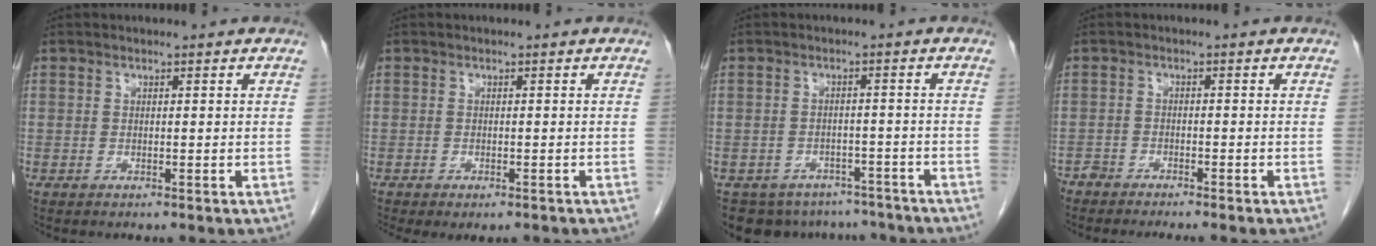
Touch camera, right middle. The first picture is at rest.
{"total": 4.7, "force": [-3.7, 1.7, 2.3], "torque": [-0.022, -0.006, -0.050]}
{"total": 11.1, "force": [-9.3, 5.8, 1.8], "torque": [-0.029, 0.010, -0.110]}
{"total": 5.7, "force": [-5.3, 0.8, 2.0], "torque": [-0.017, -0.010, -0.084]}